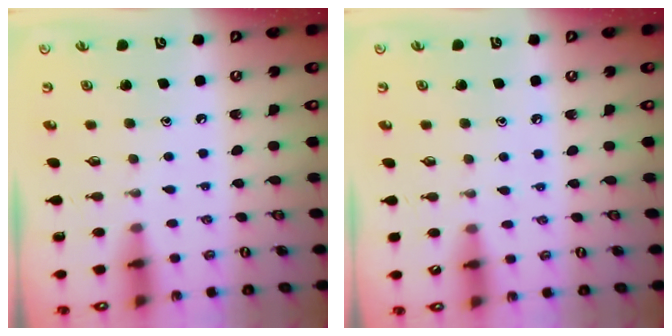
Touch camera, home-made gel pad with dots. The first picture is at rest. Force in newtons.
{"total": 3.6, "press": 3.5, "slide": 0.6}